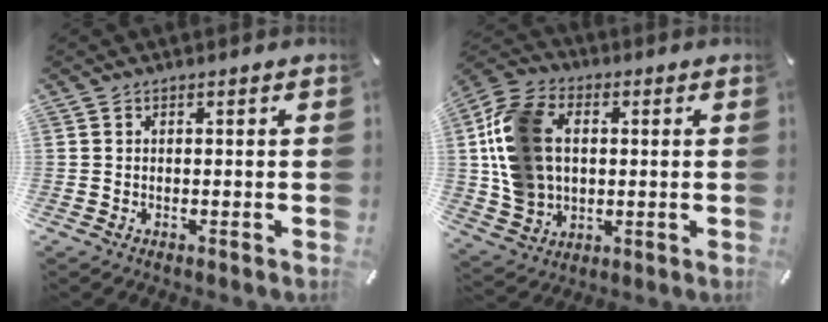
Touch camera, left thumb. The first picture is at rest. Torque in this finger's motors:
{"motor_torque": [0.92, 1.05, 2.44, -0.29, 0.80]}